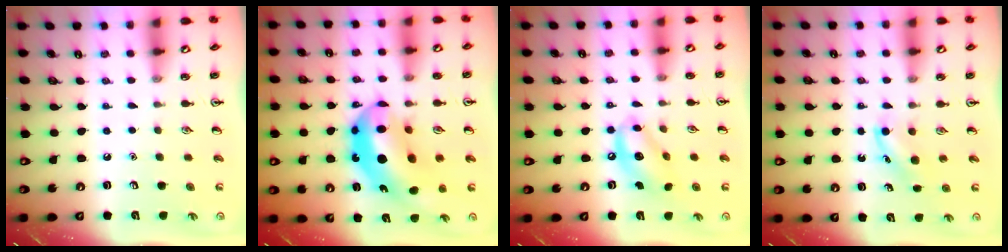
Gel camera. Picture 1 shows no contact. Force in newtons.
{"total": 16.3, "press": 15.5, "slide": 5.1}
{"total": 11.2, "press": 10.9, "slide": 2.5}
{"total": 3.7, "press": 3.5, "slide": 1.2}